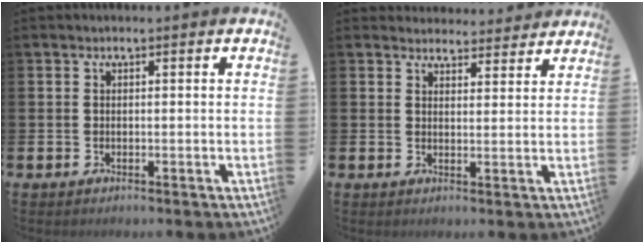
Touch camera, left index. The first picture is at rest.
{"total": 3.6, "force": [3.5, 0.9, -0.2], "torque": [0.010, -0.024, 0.060]}